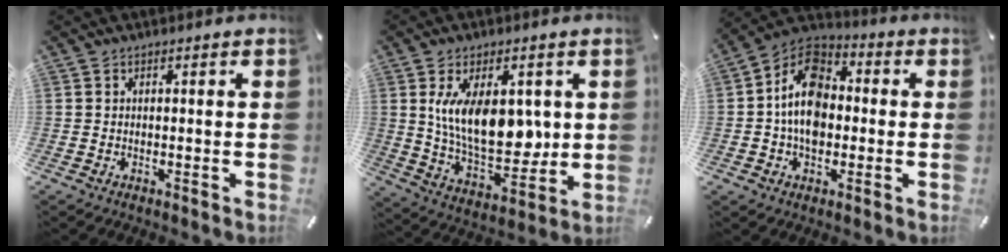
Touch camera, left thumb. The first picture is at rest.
{"total": 15.7, "force": [3.5, 8.8, 12.5], "torque": [-0.213, -0.012, 0.061]}
{"total": 12.6, "force": [-1.3, 9.3, 8.5], "torque": [-0.171, 0.016, -0.029]}